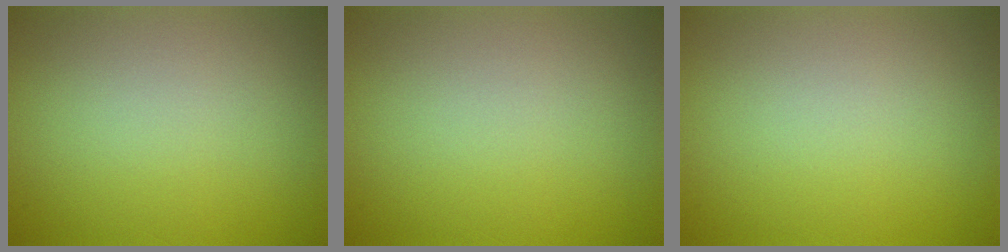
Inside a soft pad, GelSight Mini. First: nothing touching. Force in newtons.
{"total": 0.0}
{"total": 0.0}